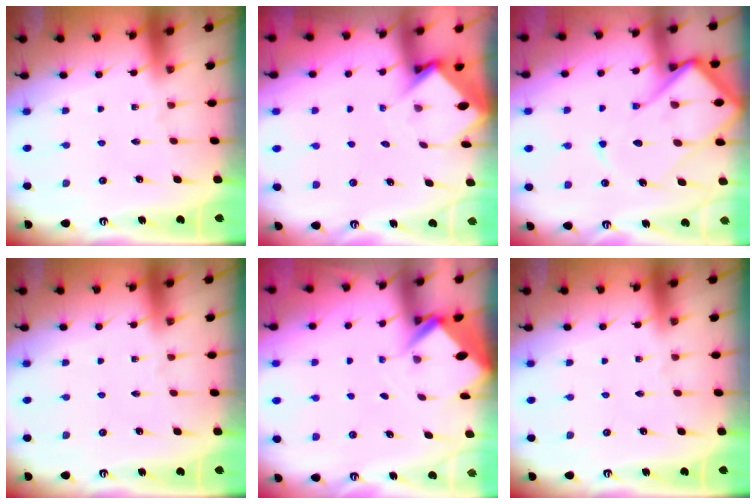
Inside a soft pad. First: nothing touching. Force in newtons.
{"total": 3.7, "press": 3.7, "slide": 0.2}
{"total": 17.7, "press": 17.6, "slide": 1.8}
{"total": 0.0}
{"total": 2.8, "press": 2.8, "slide": 0.1}
{"total": 0.0}